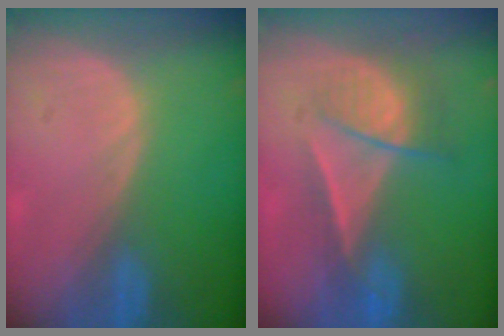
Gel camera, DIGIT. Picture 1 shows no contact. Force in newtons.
{"total": 7.1, "press": 6.1, "slide": 3.7}